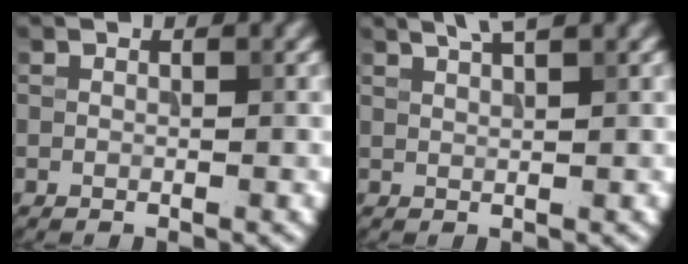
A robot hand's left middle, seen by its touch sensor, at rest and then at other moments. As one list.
[{"total": 2.7, "force": [2.0, 0.6, 1.7], "torque": [-0.009, 0.010, 0.017]}]